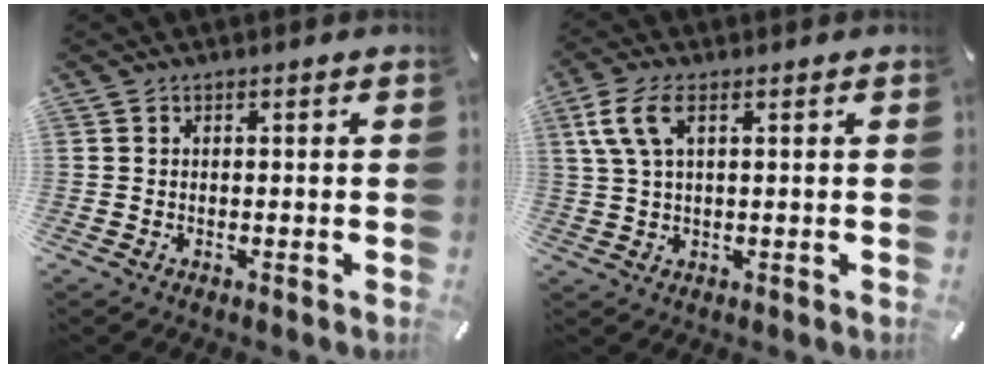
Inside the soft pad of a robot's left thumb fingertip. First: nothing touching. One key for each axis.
{"total": 6.9, "fx": 2.5, "fy": 3.0, "fz": 5.7, "tx": -0.129, "ty": -0.001, "tz": 0.043}